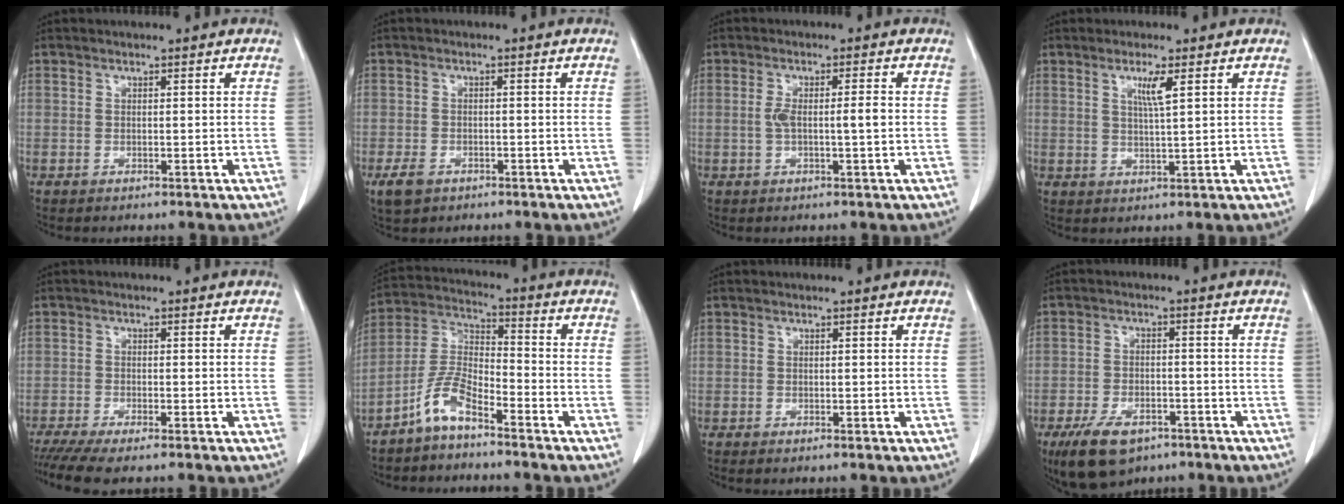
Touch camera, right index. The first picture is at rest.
{"total": 3.2, "force": [-1.8, 2.2, 1.6], "torque": [-0.034, -0.001, -0.023]}
{"total": 3.6, "force": [-0.3, 0.3, 3.5], "torque": [-0.070, 0.006, -0.002]}
{"total": 3.4, "force": [1.5, -0.3, 3.0], "torque": [-0.060, -0.005, 0.029]}
{"total": 6.0, "force": [-4.9, 0.2, 3.5], "torque": [-0.054, -0.013, -0.083]}
{"total": 7.1, "force": [-5.1, 1.7, 4.6], "torque": [-0.108, 0.006, -0.109]}
{"total": 0.5, "force": [-0.5, 0.0, 0.2], "torque": [-0.008, -0.001, -0.008]}
{"total": 8.6, "force": [-5.6, 4.2, 4.9], "torque": [-0.091, -0.006, -0.089]}